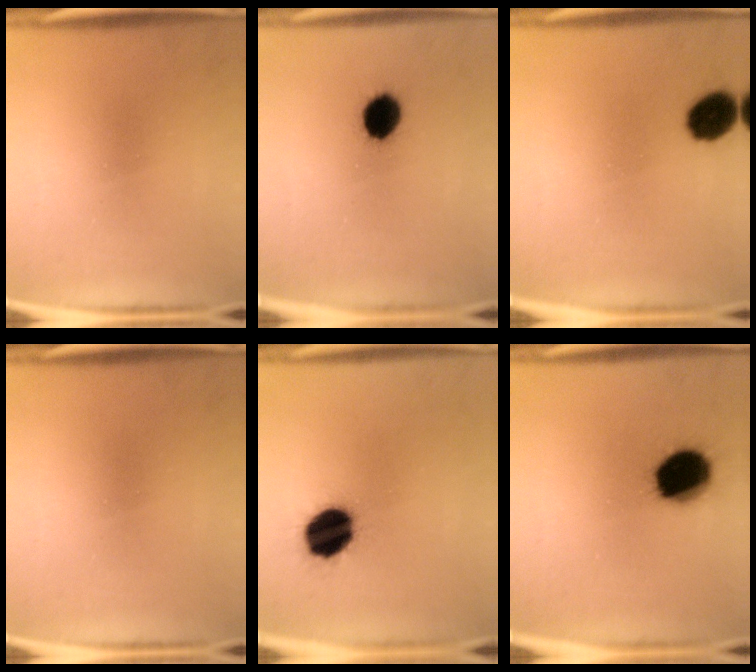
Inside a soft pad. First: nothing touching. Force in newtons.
{"total": 6.4}
{"total": 8.4}
{"total": 0.0}
{"total": 13.6}
{"total": 15.8}